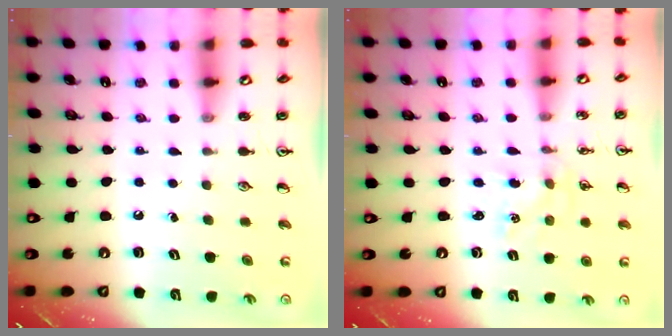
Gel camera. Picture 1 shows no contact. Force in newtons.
{"total": 1.5, "press": 1.5, "slide": 0.2}